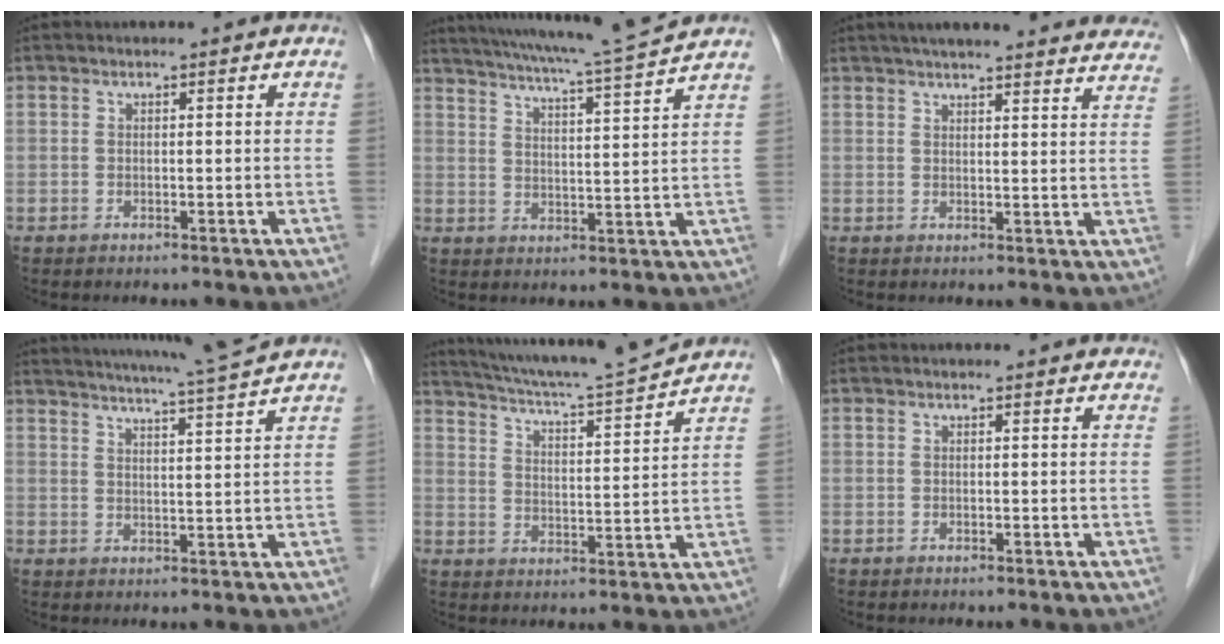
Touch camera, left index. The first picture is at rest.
{"total": 13.8, "force": [12.3, -1.4, 5.9], "torque": [-0.111, -0.013, 0.174]}
{"total": 25.1, "force": [23.0, 3.2, 9.6], "torque": [-0.138, -0.021, 0.265]}
{"total": 12.6, "force": [11.5, -1.7, 4.8], "torque": [-0.090, -0.019, 0.154]}
{"total": 13.6, "force": [12.8, -1.0, 4.3], "torque": [-0.086, -0.018, 0.193]}
{"total": 3.2, "force": [2.9, 0.9, 1.0], "torque": [-0.012, 0.012, 0.020]}